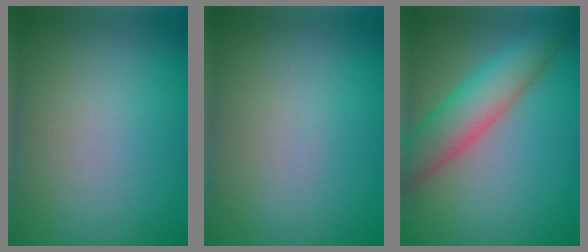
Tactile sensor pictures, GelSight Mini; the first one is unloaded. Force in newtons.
{"total": 0.0}
{"total": 6.3, "press": 6.3, "slide": 0.2}